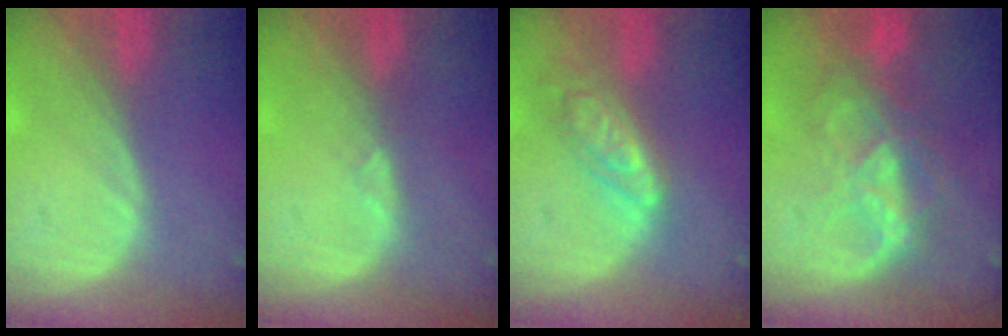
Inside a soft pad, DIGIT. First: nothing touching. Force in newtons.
{"total": 0.9, "press": 0.9, "slide": 0.3}
{"total": 6.4, "press": 5.6, "slide": 3.1}
{"total": 8.7, "press": 7.5, "slide": 4.3}